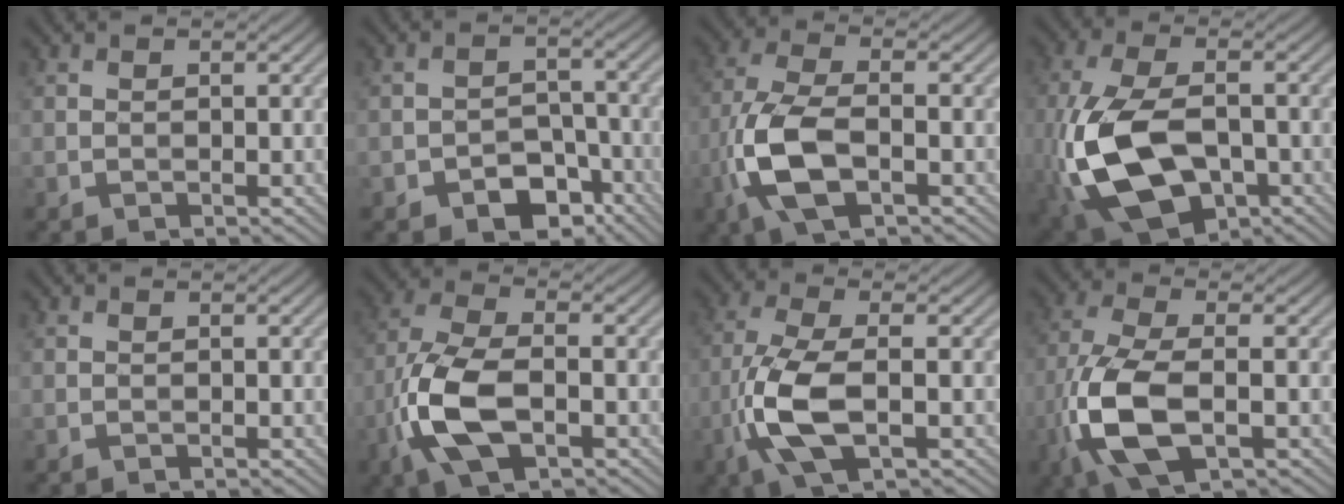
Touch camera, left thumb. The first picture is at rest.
{"total": 5.6, "force": [-3.9, 3.2, 2.4], "torque": [-0.028, 0.003, -0.068]}
{"total": 8.9, "force": [-3.1, 3.5, 7.5], "torque": [-0.176, 0.002, -0.070]}
{"total": 14.8, "force": [-4.4, 8.0, 11.6], "torque": [-0.281, -0.019, -0.078]}
{"total": 0.0}
{"total": 9.3, "force": [-3.2, 3.9, 7.8], "torque": [-0.177, 0.003, -0.073]}
{"total": 7.9, "force": [-2.2, 2.4, 7.2], "torque": [-0.164, 0.009, -0.051]}
{"total": 10.1, "force": [-3.2, 3.9, 8.8], "torque": [-0.204, -0.002, -0.070]}